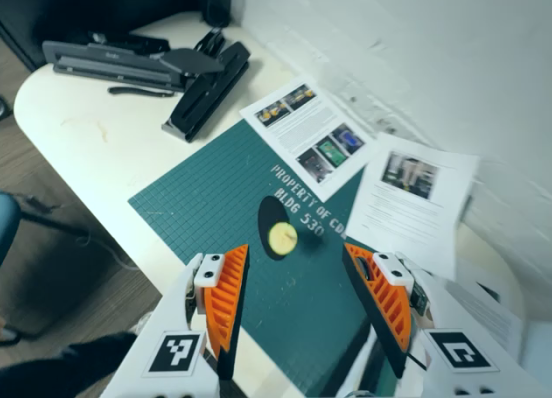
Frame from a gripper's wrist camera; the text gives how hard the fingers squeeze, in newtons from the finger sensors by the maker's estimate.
{"total": 0.0}